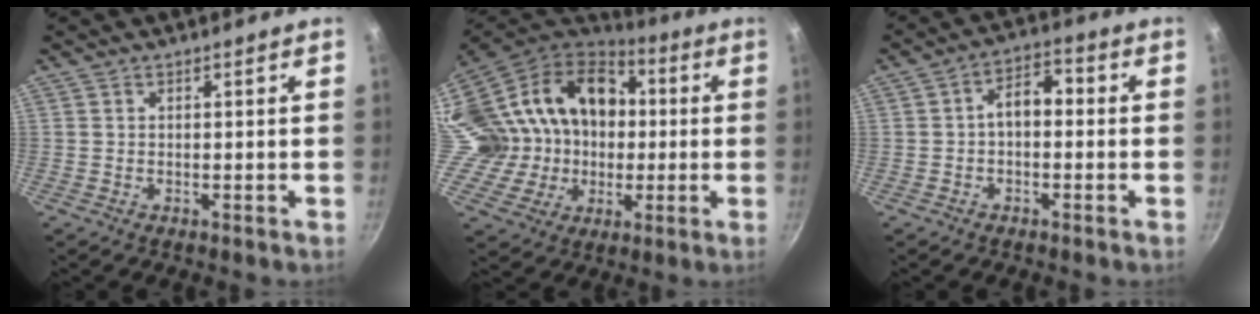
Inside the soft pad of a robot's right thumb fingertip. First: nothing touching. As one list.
[{"total": 27.8, "force": [2.2, 23.9, 14.0], "torque": [-0.286, 0.045, 0.055]}, {"total": 5.9, "force": [-0.4, 3.7, 4.6], "torque": [-0.050, 0.023, -0.018]}]